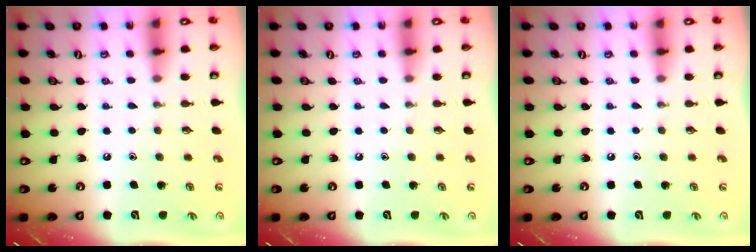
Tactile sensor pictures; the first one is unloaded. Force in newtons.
{"total": 0.0}
{"total": 0.0}